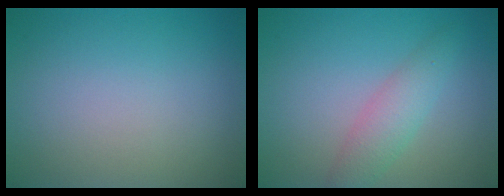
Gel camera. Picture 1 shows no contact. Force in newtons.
{"total": 2.8, "press": 2.8, "slide": 0.1}